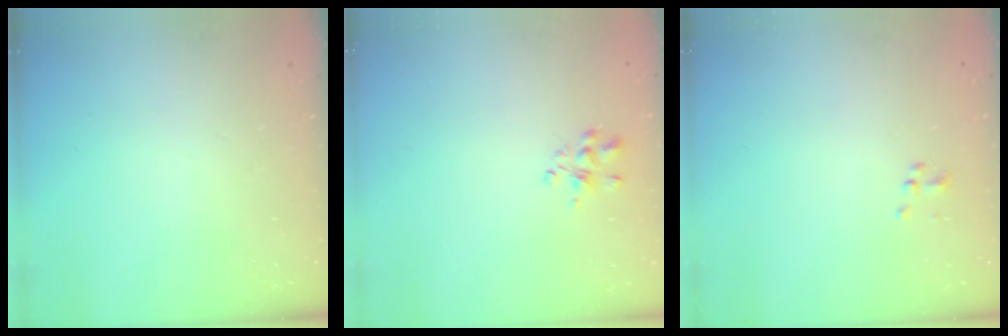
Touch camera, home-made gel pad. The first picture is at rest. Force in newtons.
{"total": 3.4, "press": 3.3, "slide": 1.0}
{"total": 1.2, "press": 1.2, "slide": 0.3}